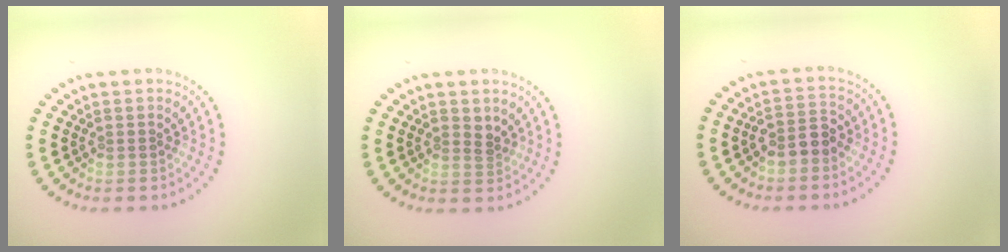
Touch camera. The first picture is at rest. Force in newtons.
{"total": 1.3, "press": 1.1, "slide": 0.6}
{"total": 2.4, "press": 2.3, "slide": 0.8}